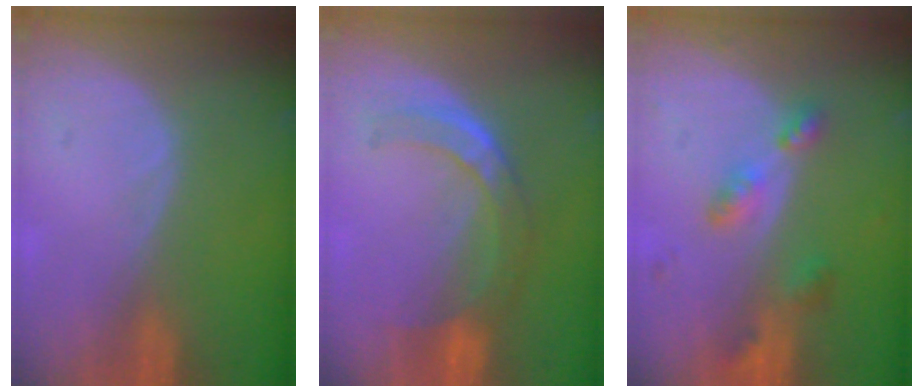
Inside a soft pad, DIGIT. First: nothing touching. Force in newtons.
{"total": 7.7, "press": 6.5, "slide": 4.2}
{"total": 5.3, "press": 5.1, "slide": 1.4}